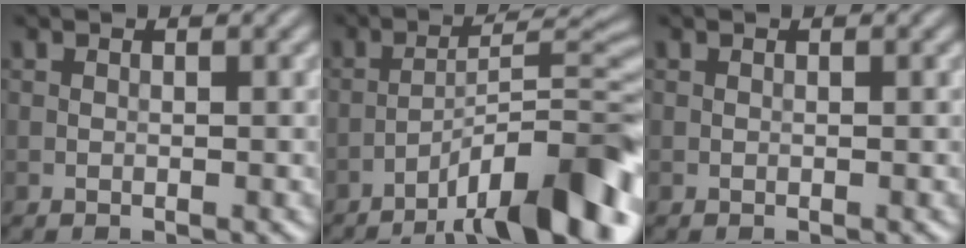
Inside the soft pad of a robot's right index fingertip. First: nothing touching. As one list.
[{"total": 11.2, "force": [-7.0, 2.0, 8.4], "torque": [-0.125, 0.026, -0.113]}, {"total": 0.0}]